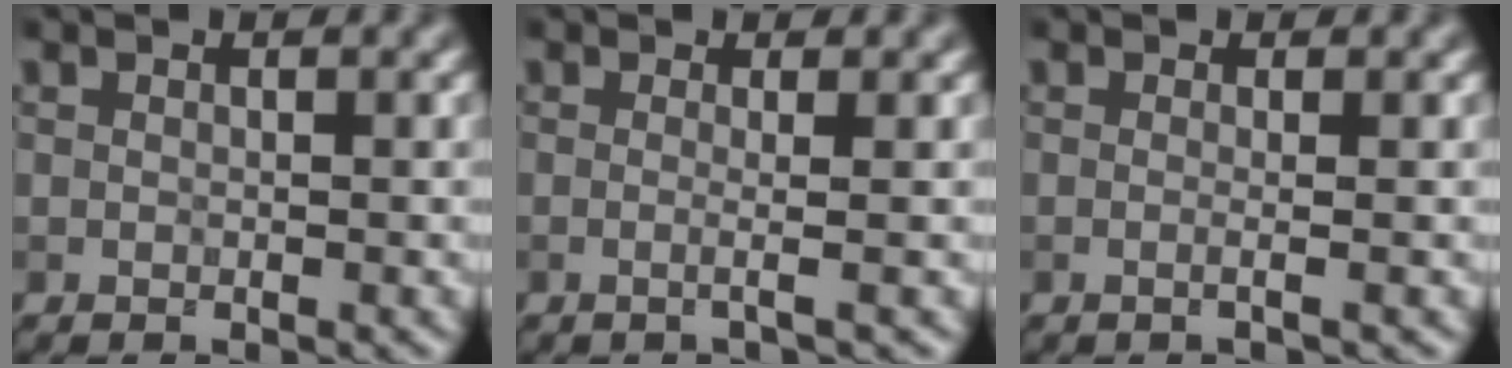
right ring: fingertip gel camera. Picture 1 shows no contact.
{"total": 2.0, "force": [0.1, 0.8, 1.9], "torque": [-0.021, -0.001, -0.026]}
{"total": 2.3, "force": [0.5, 1.2, 1.9], "torque": [-0.003, -0.002, -0.024]}